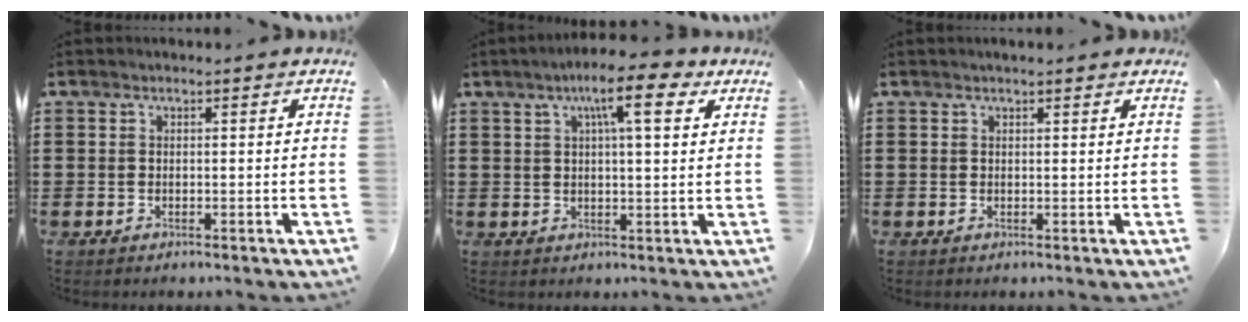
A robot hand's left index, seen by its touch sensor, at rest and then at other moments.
{"total": 8.8, "force": [4.8, 1.6, 7.2], "torque": [-0.120, -0.004, 0.073]}
{"total": 0.9, "force": [0.8, 0.1, 0.4], "torque": [-0.009, 0.001, 0.015]}